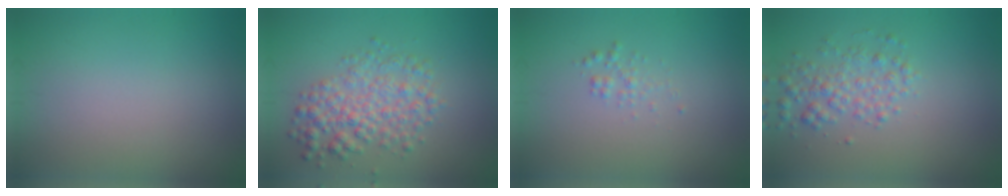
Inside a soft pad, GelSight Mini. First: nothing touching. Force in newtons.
{"total": 4.5, "press": 4.5, "slide": 0.1}
{"total": 1.0, "press": 1.0, "slide": 0.0}
{"total": 2.8, "press": 2.8, "slide": 0.1}